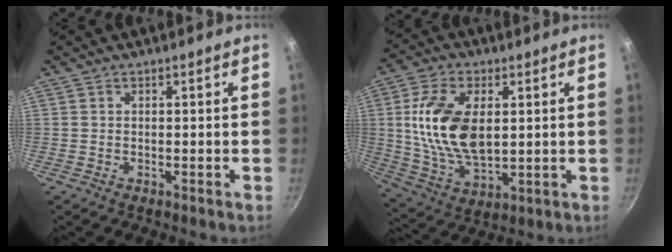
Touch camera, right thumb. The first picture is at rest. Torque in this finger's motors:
{"motor_torque": [1.27, 1.58, 2.05, -0.11, 0.64]}